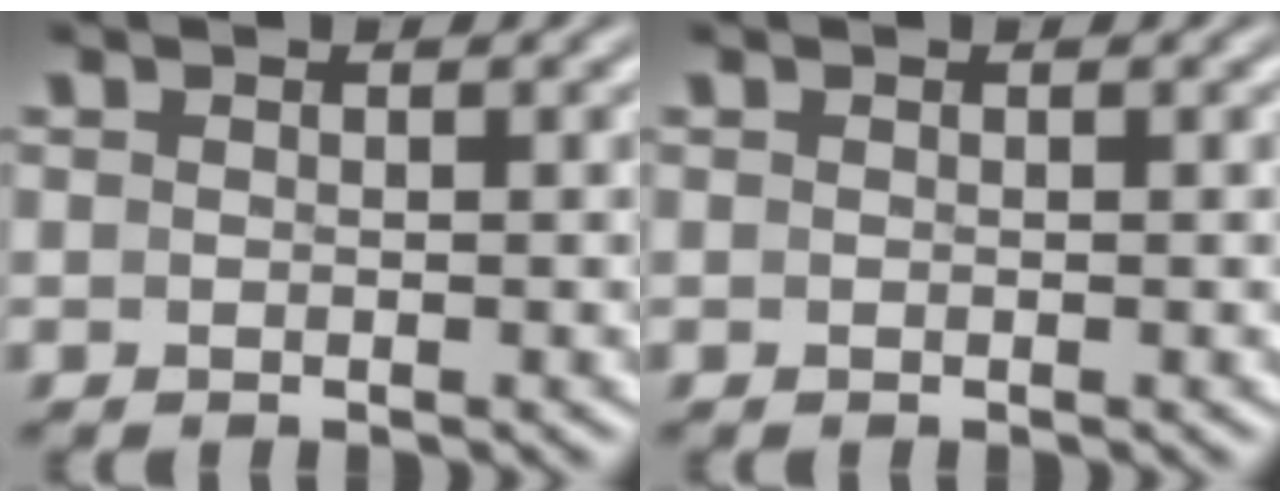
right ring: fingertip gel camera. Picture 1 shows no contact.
{"total": 0.0}